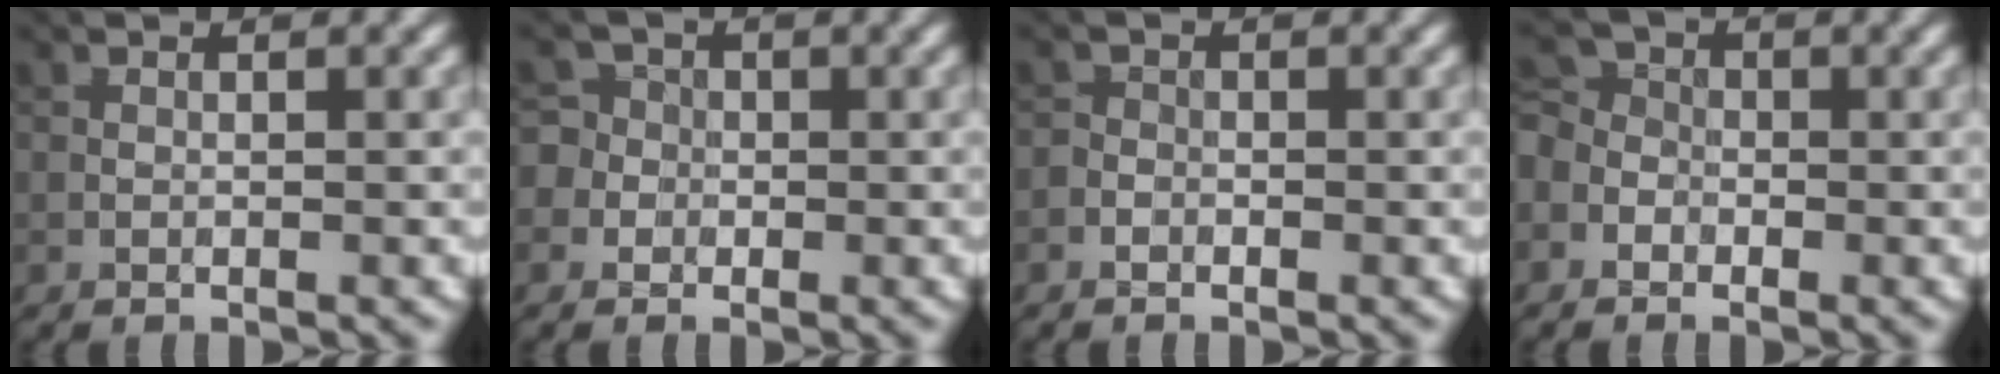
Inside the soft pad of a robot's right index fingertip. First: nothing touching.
{"total": 6.2, "force": [-0.6, 5.9, 1.9], "torque": [-0.034, 0.029, -0.046]}
{"total": 1.0, "force": [-0.6, 0.7, 0.1], "torque": [0.009, 0.001, -0.015]}
{"total": 4.3, "force": [-1.9, 3.6, 1.5], "torque": [-0.018, 0.009, -0.045]}